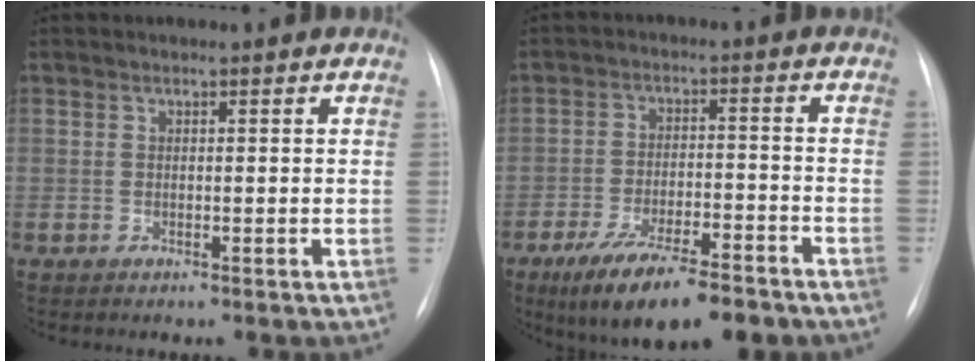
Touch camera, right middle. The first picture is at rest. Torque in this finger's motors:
{"motor_torque": [1.29, -0.85, 0.47, 0.09]}